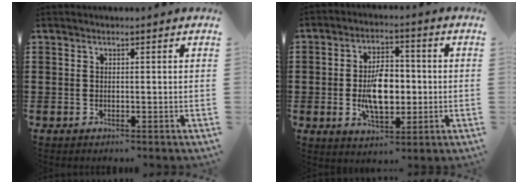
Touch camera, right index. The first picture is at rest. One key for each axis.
{"total": 8.7, "fx": -0.9, "fy": 4.7, "fz": 7.2, "tx": -0.124, "ty": -0.003, "tz": -0.024}